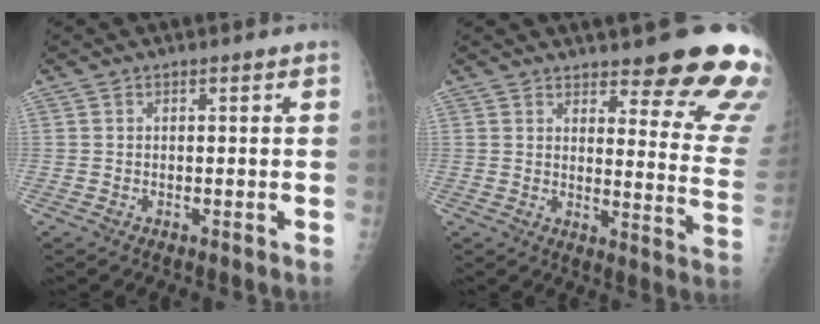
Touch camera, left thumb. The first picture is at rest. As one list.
[{"total": 17.8, "force": [13.7, 3.9, 10.7], "torque": [-0.095, -0.094, 0.159]}]